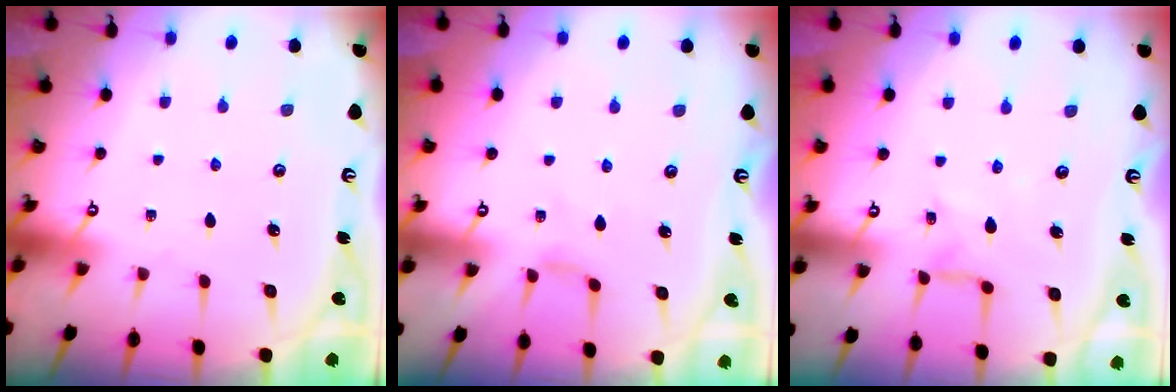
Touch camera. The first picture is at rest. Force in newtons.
{"total": 1.3, "press": 1.2, "slide": 0.3}
{"total": 1.9, "press": 1.9, "slide": 0.3}